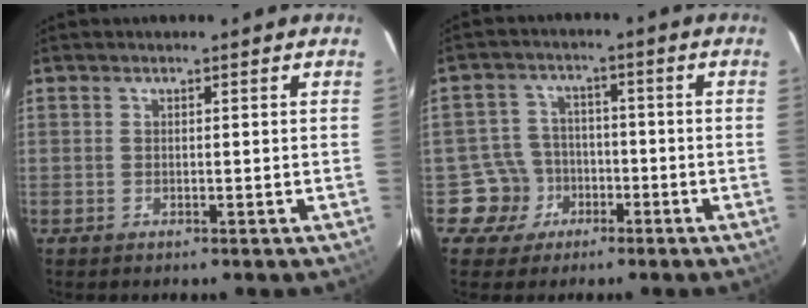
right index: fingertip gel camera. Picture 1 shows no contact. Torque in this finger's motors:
{"motor_torque": [0.08, -0.04, -0.86, -0.21]}